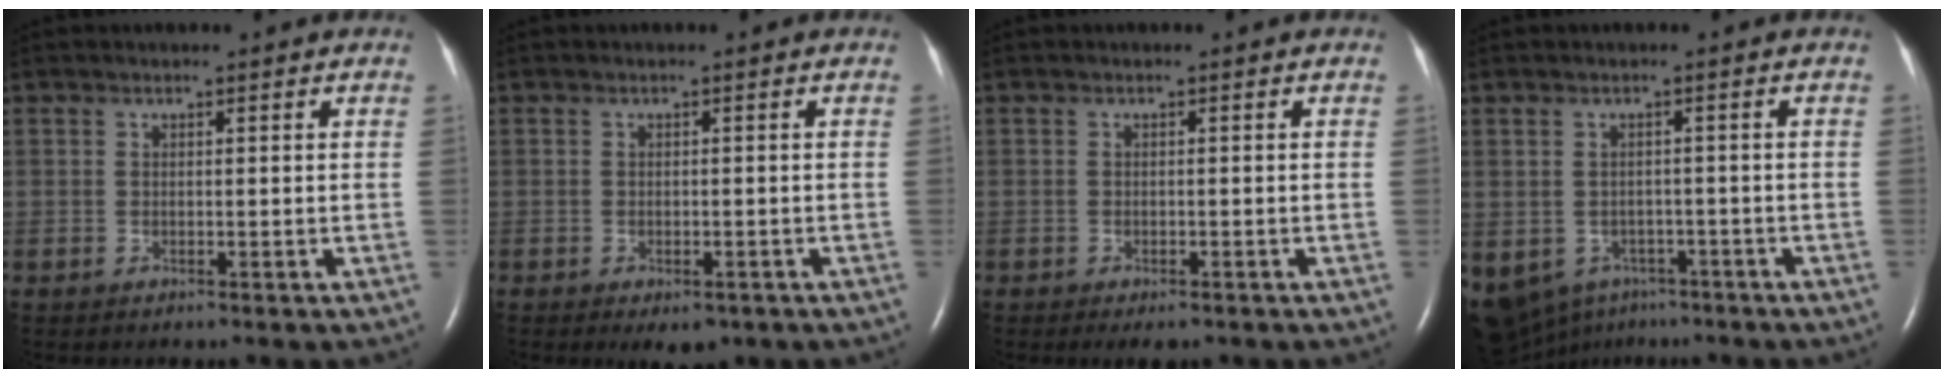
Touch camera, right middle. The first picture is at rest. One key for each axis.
{"total": 3.1, "fx": -1.9, "fy": 1.5, "fz": 1.9, "tx": -0.020, "ty": -0.003, "tz": -0.016}
{"total": 2.3, "fx": -1.6, "fy": 0.9, "fz": 1.3, "tx": -0.014, "ty": -0.003, "tz": -0.016}
{"total": 20.8, "fx": -11.2, "fy": 15.2, "fz": 8.7, "tx": -0.298, "ty": -0.017, "tz": -0.148}